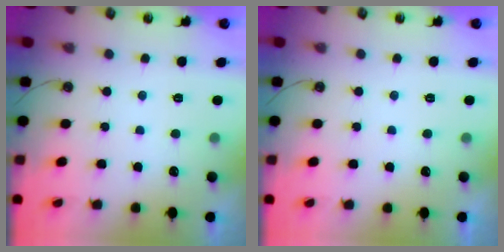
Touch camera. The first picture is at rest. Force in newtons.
{"total": 0.0}